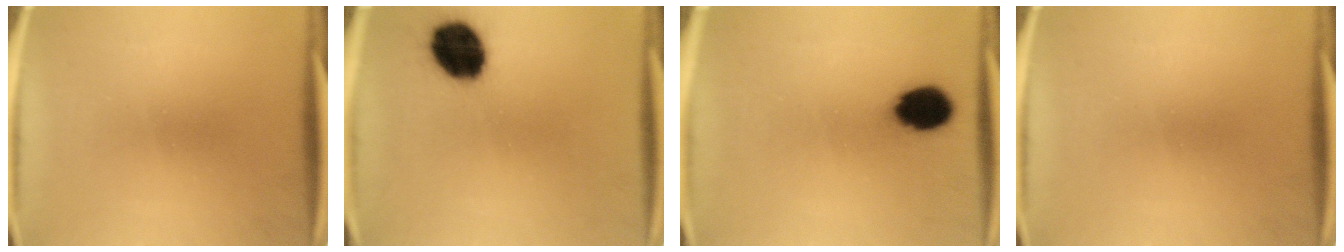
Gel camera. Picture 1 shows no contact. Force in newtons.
{"total": 13.9}
{"total": 9.6}
{"total": 0.0}